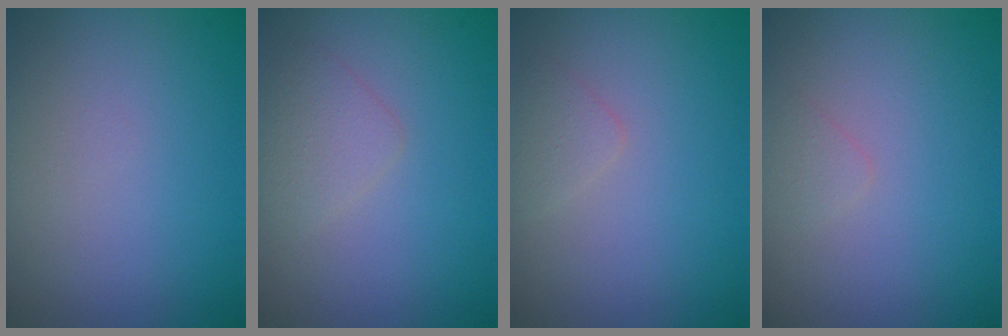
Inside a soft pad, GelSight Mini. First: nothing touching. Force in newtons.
{"total": 1.7, "press": 1.7, "slide": 0.1}
{"total": 1.1, "press": 1.1, "slide": 0.0}
{"total": 0.7, "press": 0.7, "slide": 0.0}